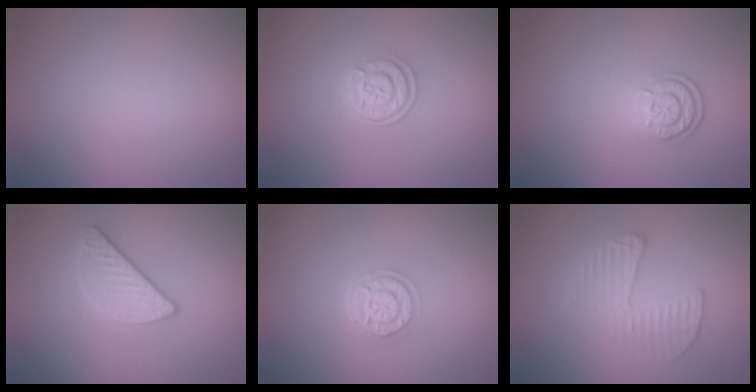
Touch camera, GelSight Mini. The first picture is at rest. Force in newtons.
{"total": 2.6, "press": 2.2, "slide": 1.3}
{"total": 2.2, "press": 1.8, "slide": 1.3}
{"total": 2.6, "press": 2.5, "slide": 0.7}
{"total": 2.6, "press": 2.1, "slide": 1.5}
{"total": 2.7, "press": 2.7, "slide": 0.3}